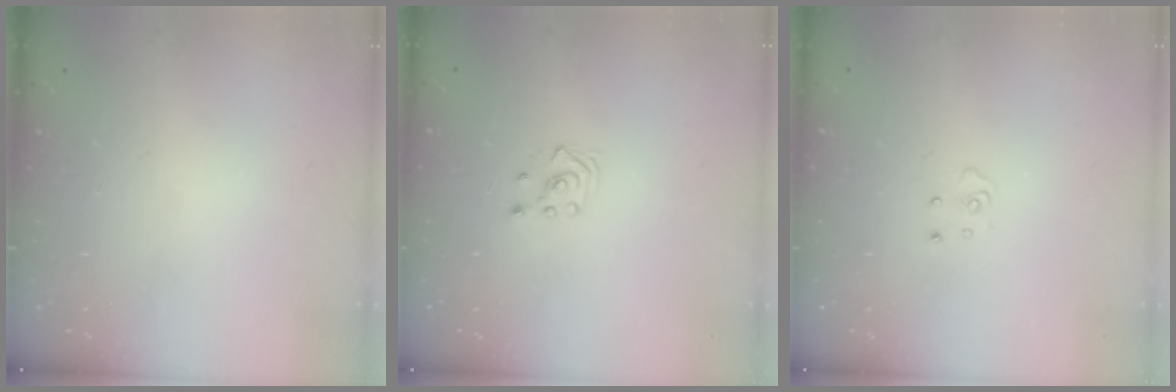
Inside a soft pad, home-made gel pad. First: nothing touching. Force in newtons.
{"total": 2.5, "press": 2.3, "slide": 1.0}
{"total": 3.6, "press": 3.6, "slide": 0.3}